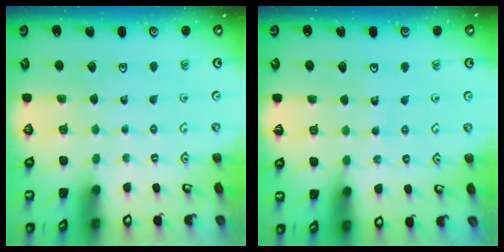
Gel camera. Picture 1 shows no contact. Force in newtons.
{"total": 3.8, "press": 3.8, "slide": 0.4}